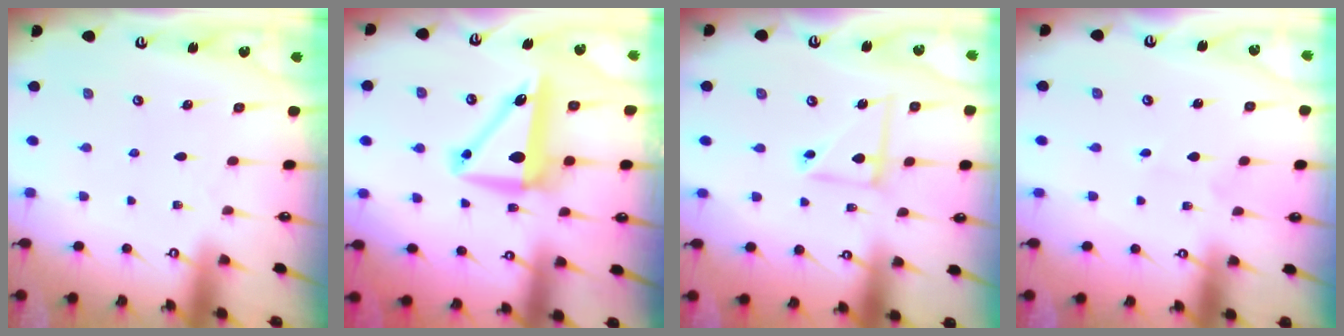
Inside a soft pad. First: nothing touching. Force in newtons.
{"total": 10.3, "press": 10.1, "slide": 2.2}
{"total": 7.8, "press": 7.8, "slide": 0.5}
{"total": 1.1, "press": 1.1, "slide": 0.1}